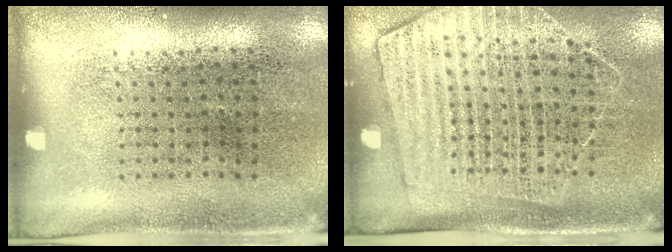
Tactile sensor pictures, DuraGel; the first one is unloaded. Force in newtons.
{"total": 1.6, "press": 1.4, "slide": 0.7}